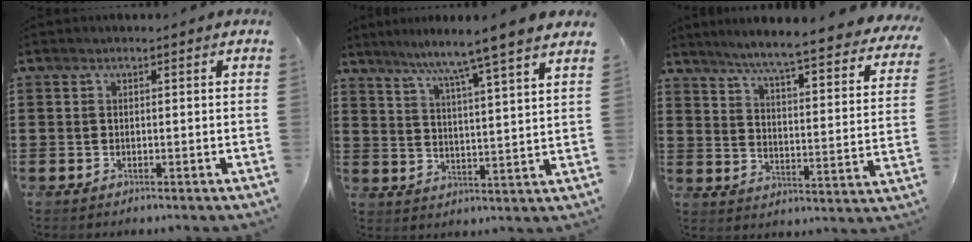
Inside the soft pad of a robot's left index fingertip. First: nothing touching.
{"total": 6.6, "force": [5.7, -1.6, 2.9], "torque": [-0.079, -0.039, 0.089]}
{"total": 5.3, "force": [4.5, -0.8, 2.5], "torque": [-0.064, -0.046, 0.064]}